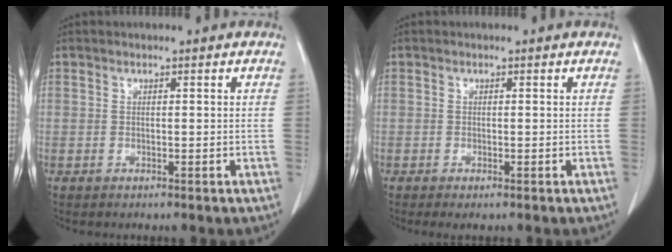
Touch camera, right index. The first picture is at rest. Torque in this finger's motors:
{"motor_torque": [0.14, -0.21, -0.04, 0.01]}